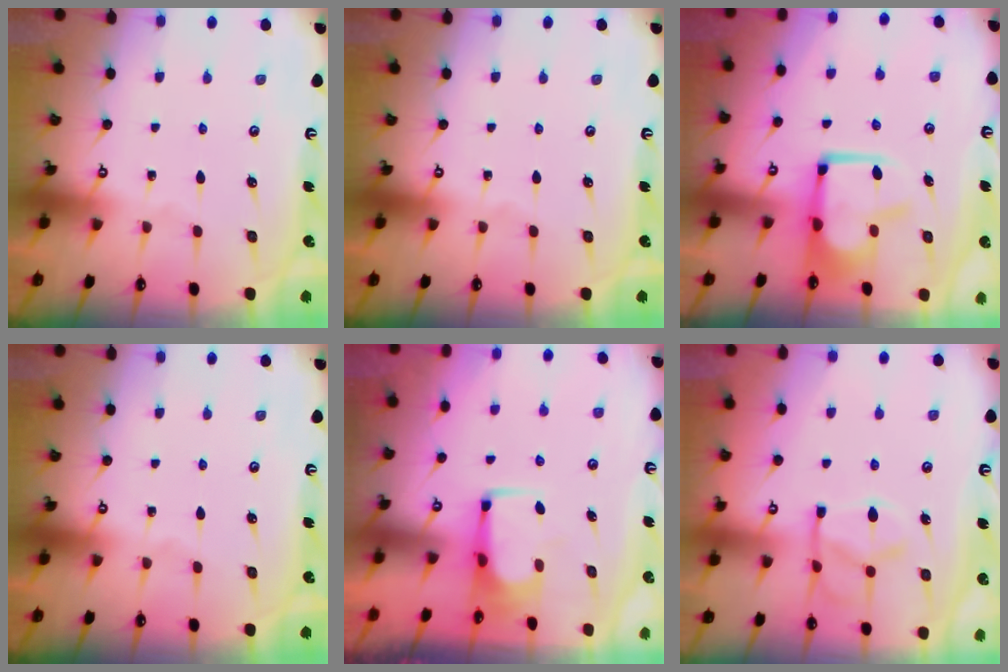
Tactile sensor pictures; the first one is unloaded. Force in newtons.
{"total": 0.0}
{"total": 3.4, "press": 3.3, "slide": 0.8}
{"total": 0.0}
{"total": 5.4, "press": 5.4, "slide": 0.5}
{"total": 6.8, "press": 6.5, "slide": 1.7}